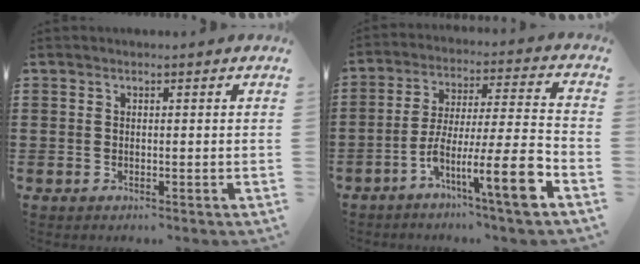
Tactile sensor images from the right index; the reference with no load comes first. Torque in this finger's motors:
{"motor_torque": [1.22, -0.92, 0.71, 0.21]}